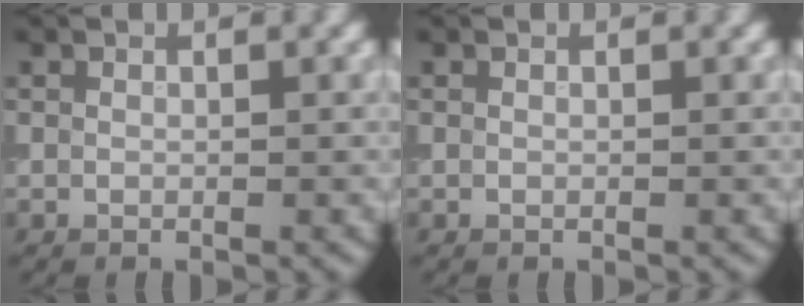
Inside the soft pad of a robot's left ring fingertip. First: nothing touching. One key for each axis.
{"total": 0.0}